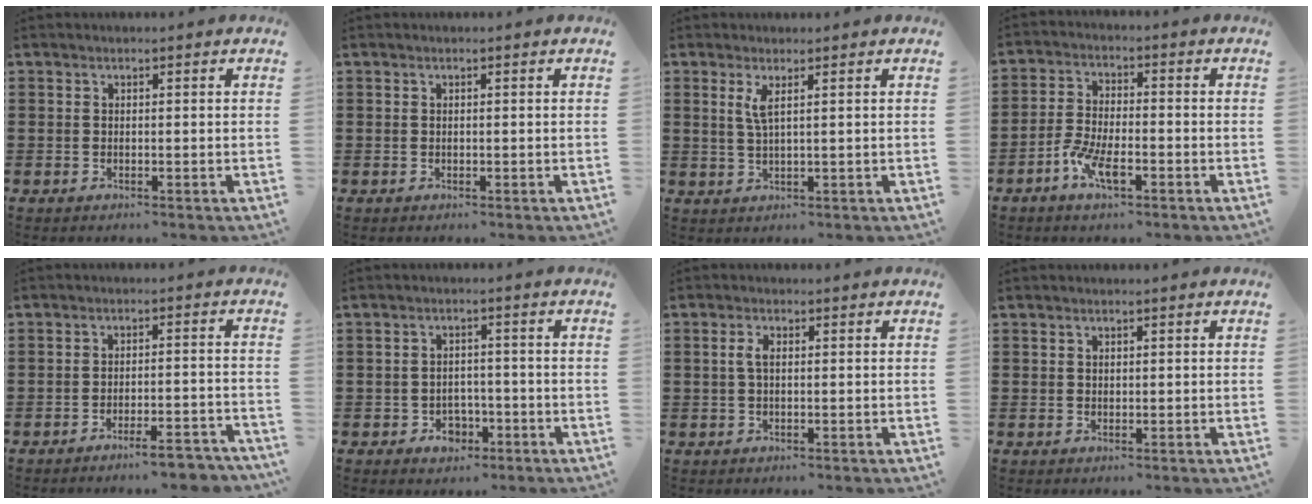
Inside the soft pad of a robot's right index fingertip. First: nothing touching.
{"total": 0.0}
{"total": 2.6, "force": [1.1, 0.2, 2.4], "torque": [-0.051, -0.001, 0.017]}
{"total": 5.9, "force": [-3.3, 2.0, 4.5], "torque": [-0.105, -0.003, -0.066]}
{"total": 4.7, "force": [-4.1, 0.0, 2.3], "torque": [-0.036, -0.007, -0.074]}
{"total": 3.0, "force": [-1.8, 2.1, 1.2], "torque": [-0.026, 0.003, -0.037]}
{"total": 2.4, "force": [0.2, 1.1, 2.1], "torque": [-0.044, 0.006, 0.002]}
{"total": 0.7, "force": [0.3, 0.6, 0.2], "torque": [-0.006, 0.003, 0.007]}